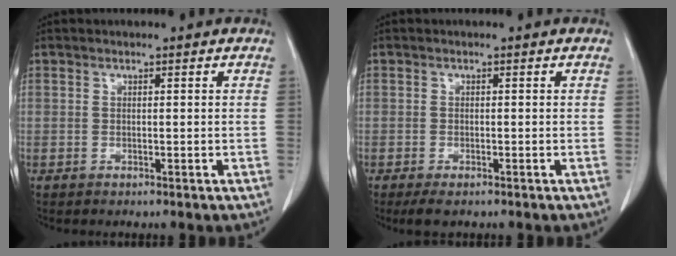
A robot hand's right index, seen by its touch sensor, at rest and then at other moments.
{"total": 2.4, "force": [-1.7, 0.8, 1.5], "torque": [-0.032, -0.006, -0.023]}